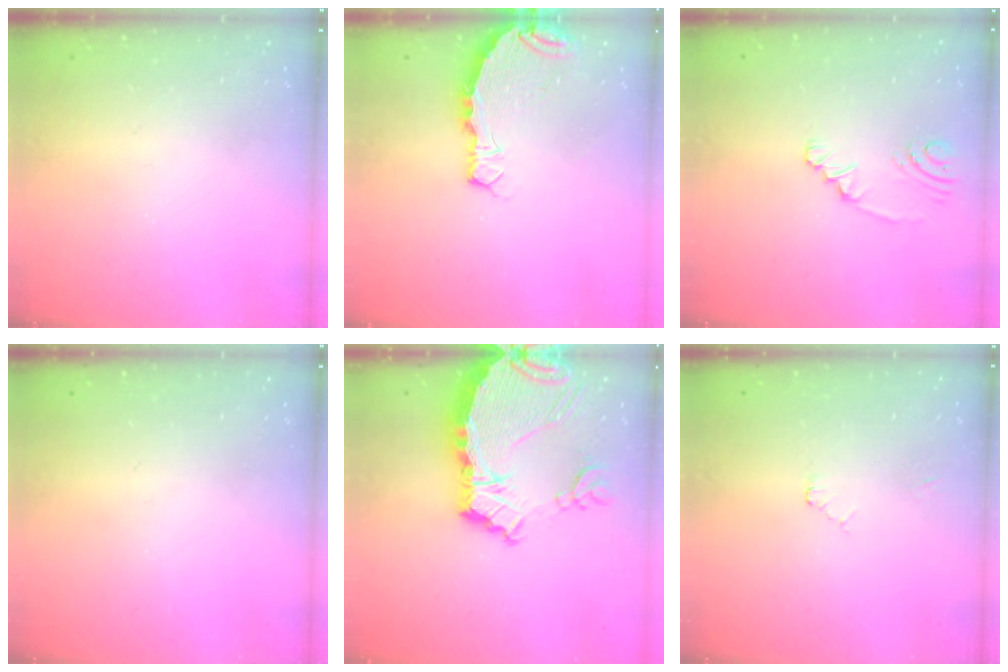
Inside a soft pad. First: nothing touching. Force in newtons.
{"total": 5.6, "press": 5.6, "slide": 0.2}
{"total": 2.6, "press": 2.6, "slide": 0.6}
{"total": 0.0}
{"total": 10.7, "press": 10.7, "slide": 1.1}
{"total": 2.4, "press": 2.4, "slide": 0.4}